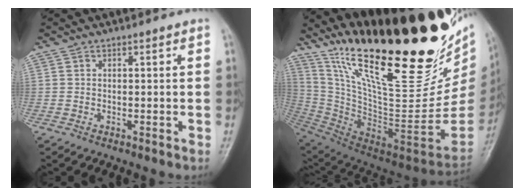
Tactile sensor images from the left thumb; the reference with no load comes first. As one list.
[{"total": 39.1, "force": [24.2, 11.9, 28.3], "torque": [-0.377, -0.085, 0.409]}]